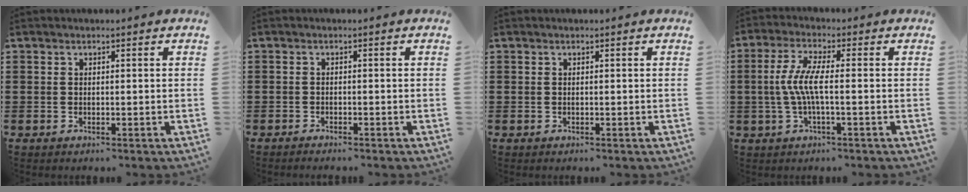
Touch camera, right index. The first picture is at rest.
{"total": 0.8, "force": [-0.8, 0.1, 0.0], "torque": [-0.001, 0.004, -0.016]}
{"total": 0.0}
{"total": 5.9, "force": [-0.7, 0.9, 5.7], "torque": [-0.141, -0.013, -0.028]}